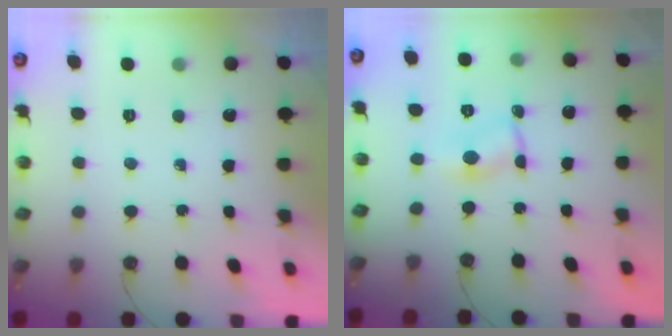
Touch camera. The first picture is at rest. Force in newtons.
{"total": 2.0, "press": 2.0, "slide": 0.1}